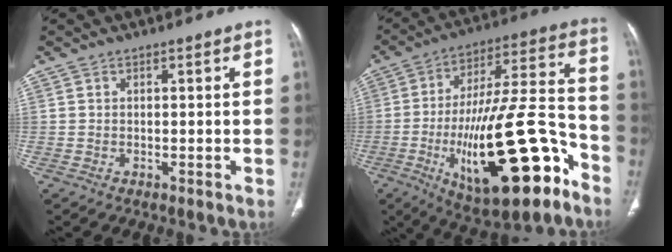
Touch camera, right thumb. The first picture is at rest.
{"total": 28.0, "force": [-11.5, 9.4, 23.8], "torque": [-0.391, 0.053, -0.168]}